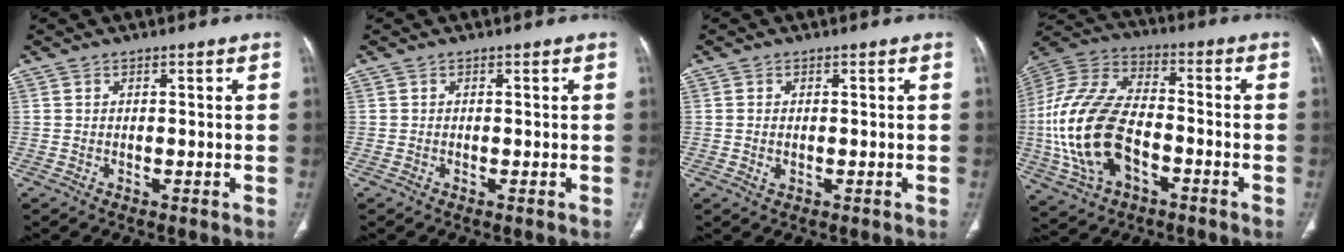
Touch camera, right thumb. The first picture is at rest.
{"total": 0.0}
{"total": 1.5, "force": [-0.2, 0.9, 1.1], "torque": [-0.027, 0.002, -0.002]}
{"total": 21.2, "force": [-4.9, 12.5, 16.4], "torque": [-0.350, 0.021, -0.089]}